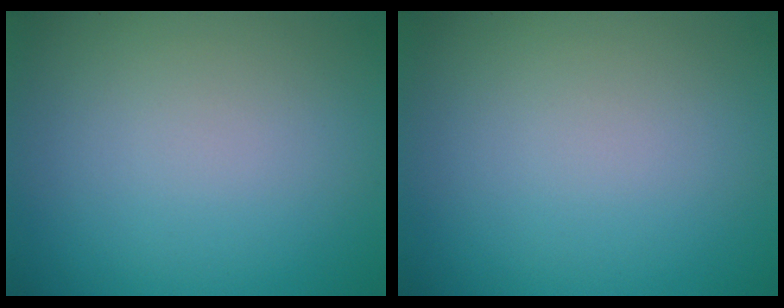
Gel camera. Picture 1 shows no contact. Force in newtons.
{"total": 0.0}